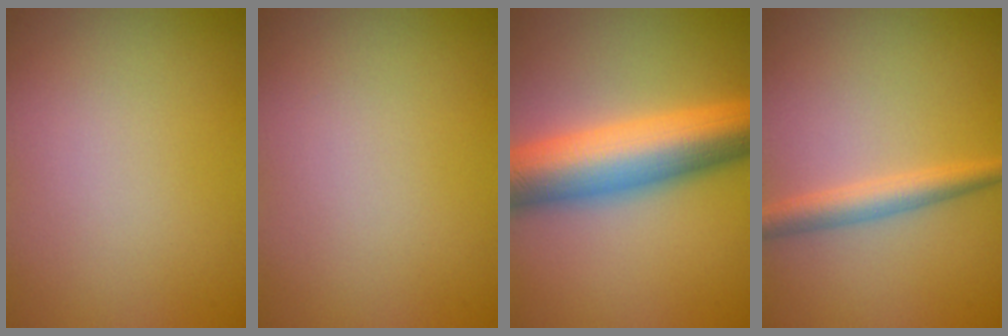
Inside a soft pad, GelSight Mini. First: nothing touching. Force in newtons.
{"total": 0.0}
{"total": 10.4, "press": 10.4, "slide": 0.1}
{"total": 2.7, "press": 2.7, "slide": 0.0}